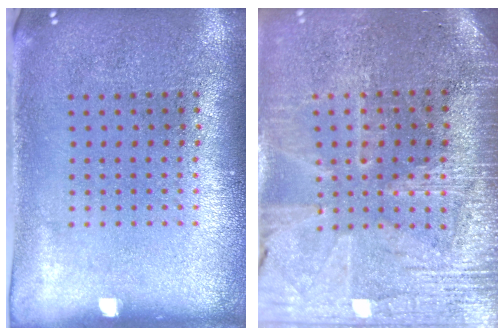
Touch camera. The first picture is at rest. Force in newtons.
{"total": 3.5, "press": 3.2, "slide": 1.3}